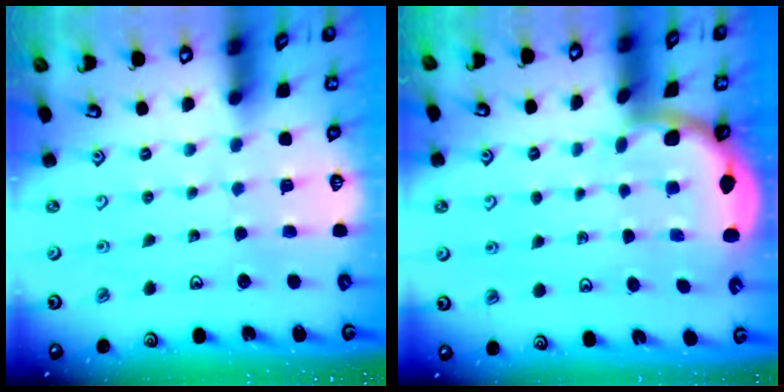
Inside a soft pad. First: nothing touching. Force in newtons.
{"total": 1.8, "press": 1.8, "slide": 0.2}